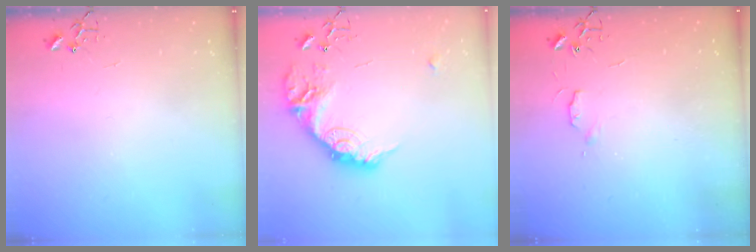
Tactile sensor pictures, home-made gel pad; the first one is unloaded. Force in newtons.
{"total": 20.9, "press": 20.9, "slide": 1.2}
{"total": 4.6, "press": 4.6, "slide": 0.7}